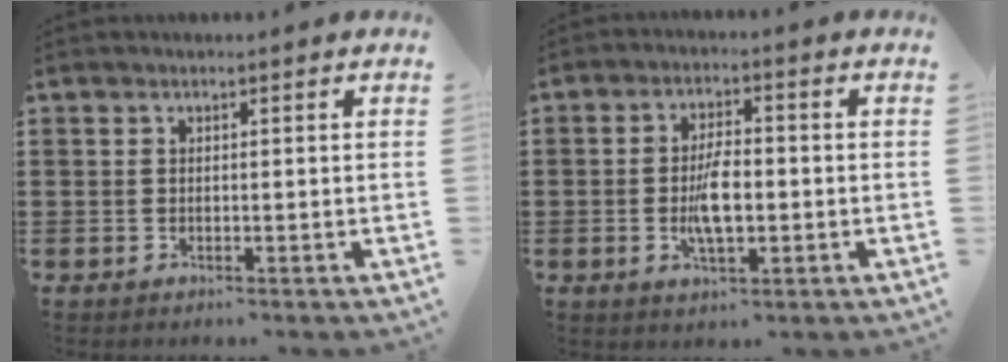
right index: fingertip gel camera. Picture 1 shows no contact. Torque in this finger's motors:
{"motor_torque": [2.06, 0.07, 0.89, 0.20]}